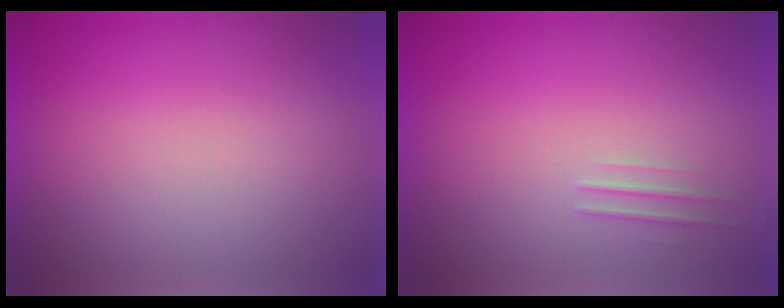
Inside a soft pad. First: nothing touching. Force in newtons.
{"total": 1.5}